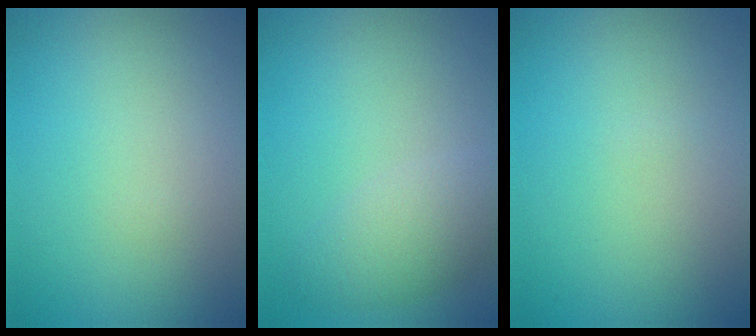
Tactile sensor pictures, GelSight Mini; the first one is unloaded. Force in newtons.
{"total": 3.1, "press": 3.1, "slide": 0.1}
{"total": 0.0}